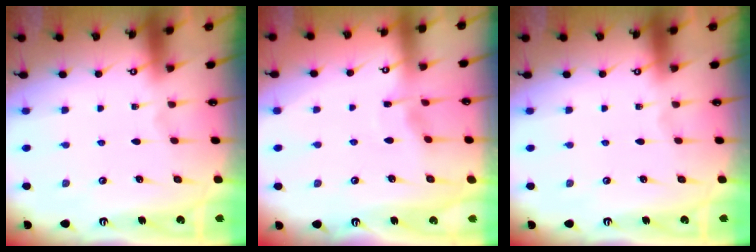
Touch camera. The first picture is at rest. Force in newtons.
{"total": 3.3, "press": 3.3, "slide": 0.4}
{"total": 0.0}